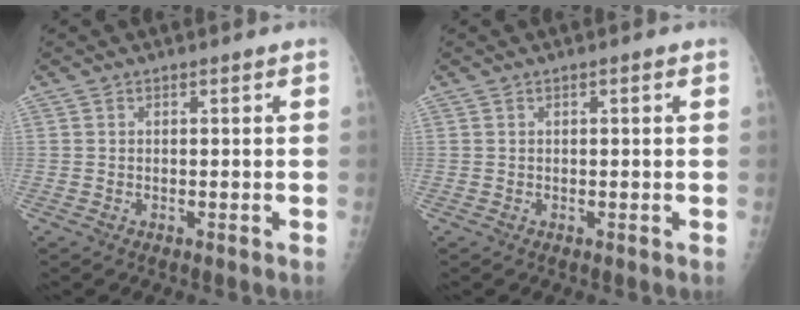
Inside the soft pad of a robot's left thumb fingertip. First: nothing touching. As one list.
[{"total": 0.7, "force": [0.3, 0.2, 0.7], "torque": [-0.013, 0.002, 0.003]}]